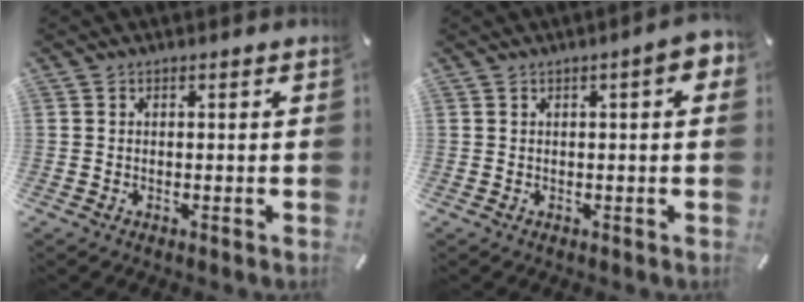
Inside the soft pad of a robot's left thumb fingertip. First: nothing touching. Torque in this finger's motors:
{"motor_torque": [1.12, 1.01, 0.75, -0.81, 0.23]}